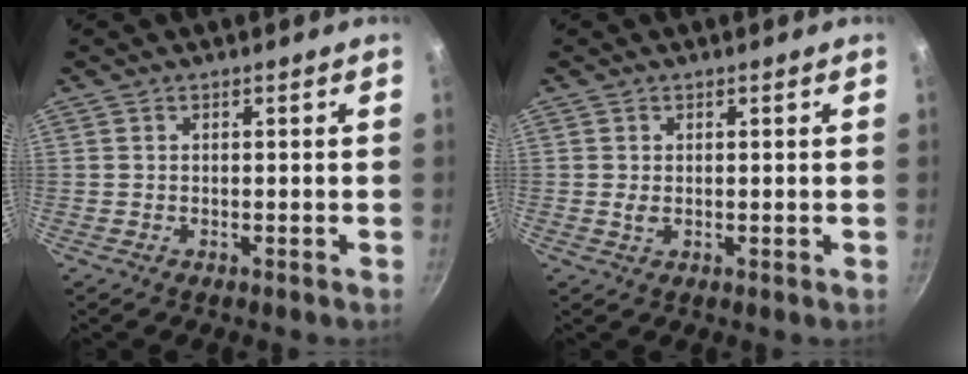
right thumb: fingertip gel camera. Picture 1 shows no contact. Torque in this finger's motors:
{"motor_torque": [1.59, 1.39, -0.21, -0.04, 0.03]}